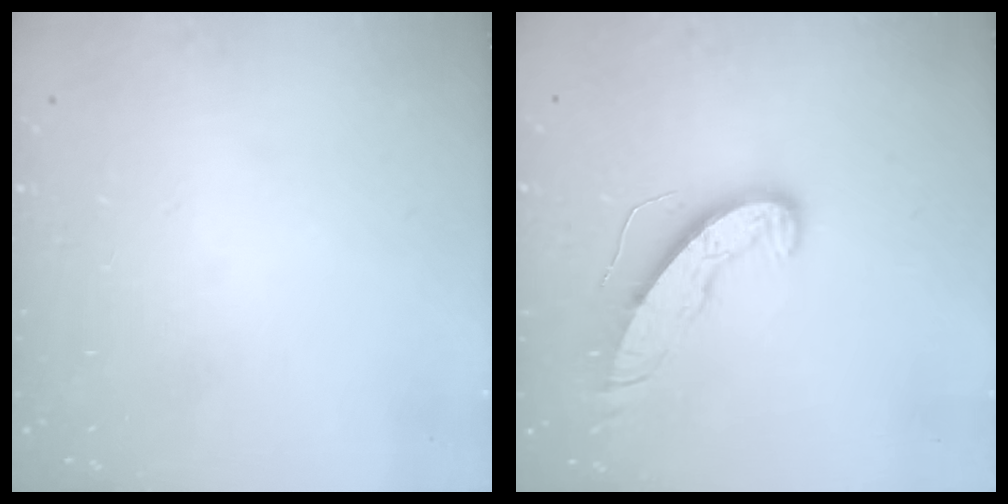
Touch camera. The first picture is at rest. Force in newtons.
{"total": 10.0, "press": 10.0, "slide": 0.7}